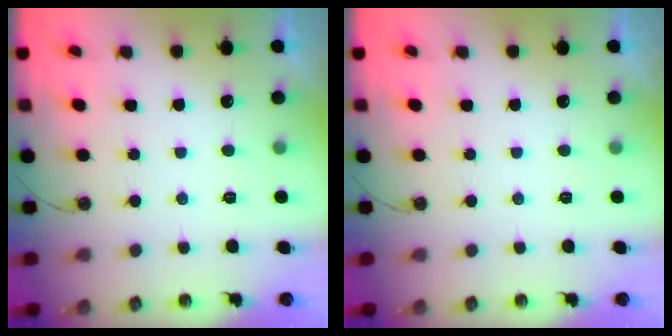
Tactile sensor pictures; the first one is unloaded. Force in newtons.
{"total": 0.0}